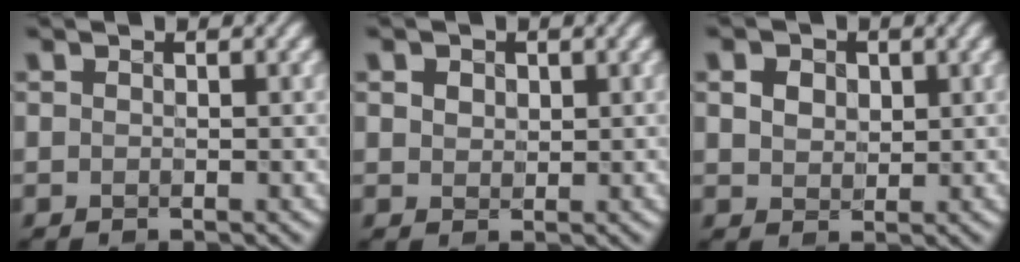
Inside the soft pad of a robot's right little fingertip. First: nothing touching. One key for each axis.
{"total": 1.8, "fx": 0.7, "fy": 1.4, "fz": 0.8, "tx": -0.026, "ty": 0.004, "tz": 0.015}
{"total": 3.0, "fx": 1.0, "fy": 2.3, "fz": 1.7, "tx": -0.043, "ty": 0.011, "tz": 0.011}